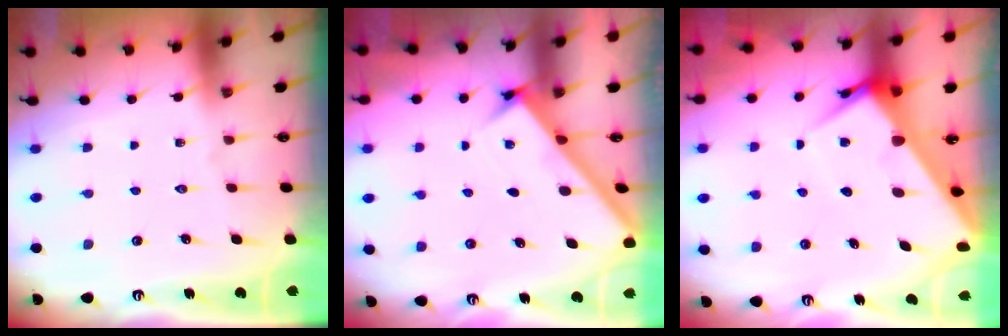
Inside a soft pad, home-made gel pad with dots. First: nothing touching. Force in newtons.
{"total": 2.5, "press": 2.5, "slide": 0.3}
{"total": 7.3, "press": 7.3, "slide": 0.7}